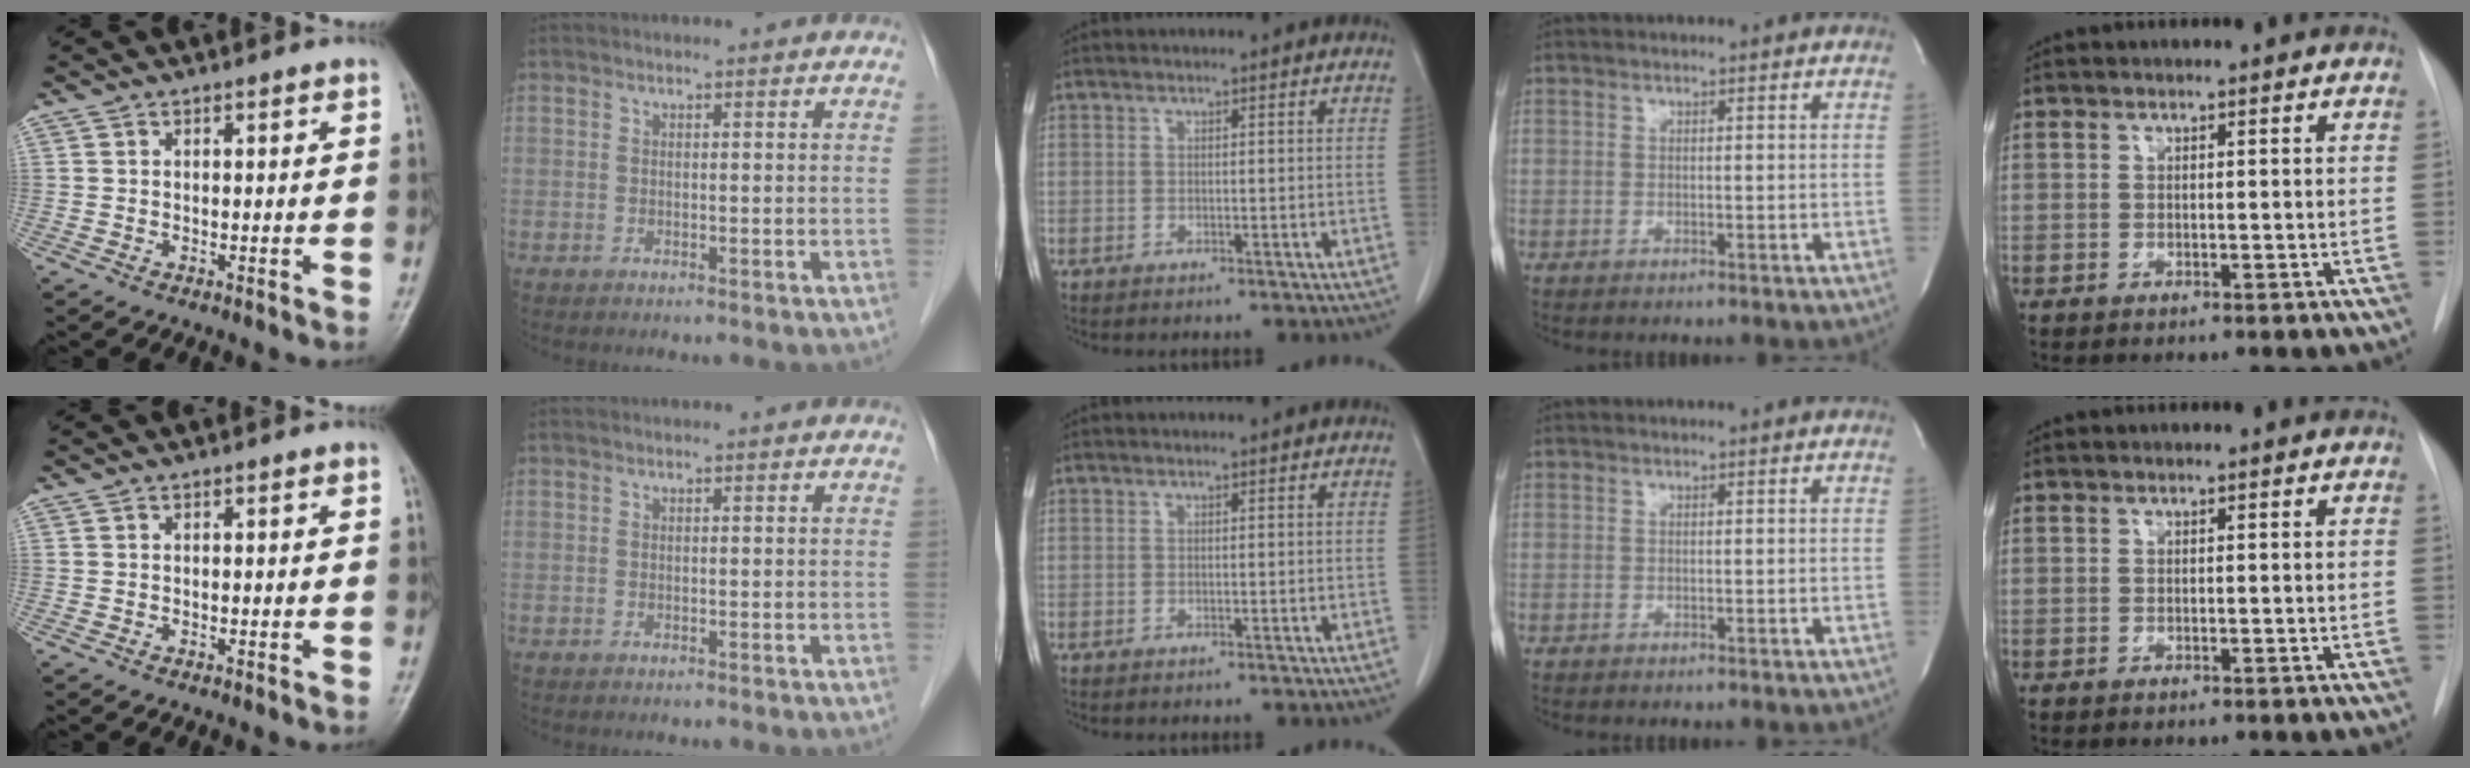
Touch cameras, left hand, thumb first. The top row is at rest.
{}